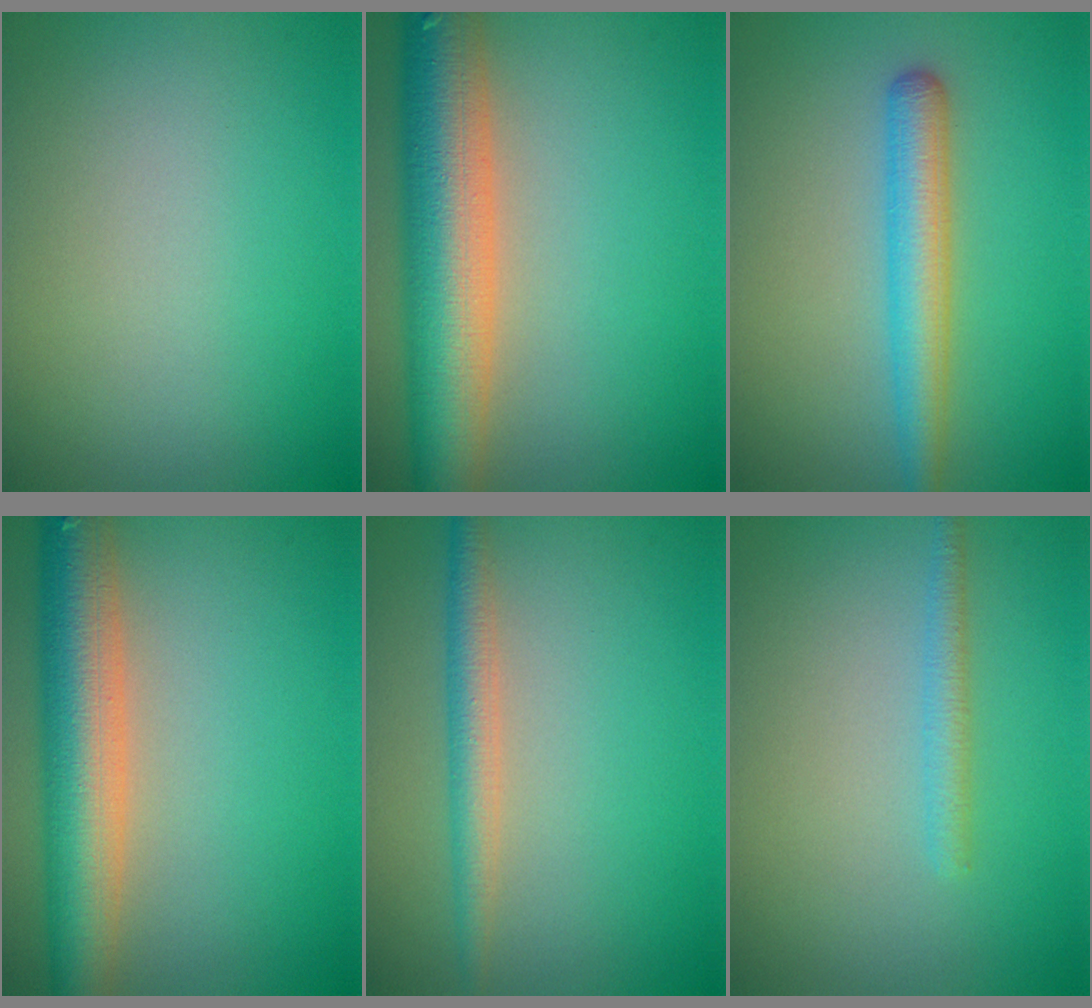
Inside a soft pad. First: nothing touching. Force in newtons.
{"total": 9.6, "press": 9.6, "slide": 0.6}
{"total": 3.8, "press": 3.8, "slide": 0.1}
{"total": 8.2, "press": 8.1, "slide": 0.3}
{"total": 2.7, "press": 2.7, "slide": 0.0}
{"total": 1.6, "press": 1.6, "slide": 0.0}